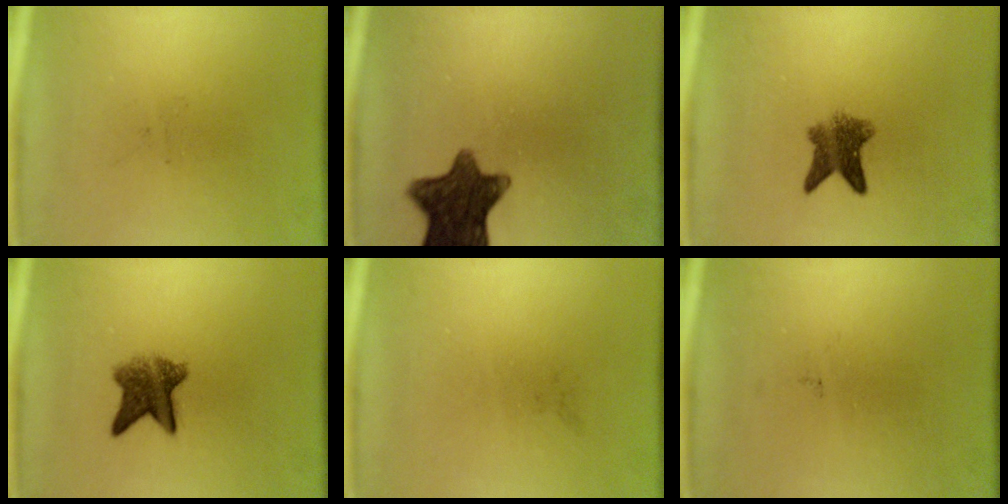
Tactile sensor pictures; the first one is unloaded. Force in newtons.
{"total": 11.4}
{"total": 5.0}
{"total": 5.9}
{"total": 0.0}
{"total": 0.0}